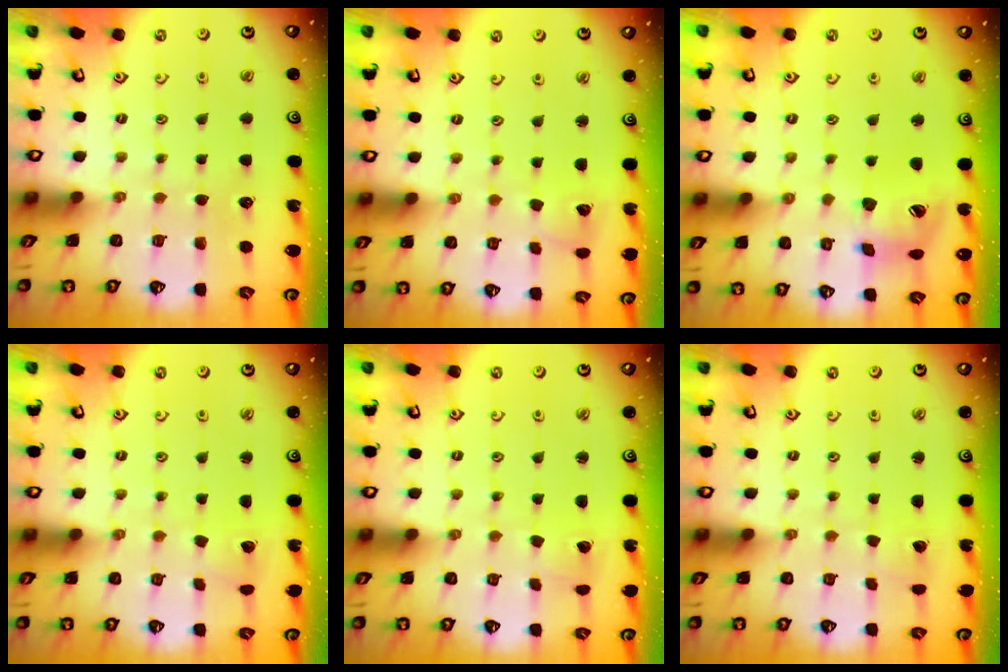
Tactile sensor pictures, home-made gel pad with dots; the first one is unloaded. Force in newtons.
{"total": 2.8, "press": 2.8, "slide": 0.4}
{"total": 14.7, "press": 14.6, "slide": 1.8}
{"total": 2.2, "press": 2.2, "slide": 0.1}
{"total": 2.1, "press": 2.1, "slide": 0.1}
{"total": 1.5, "press": 1.5, "slide": 0.0}